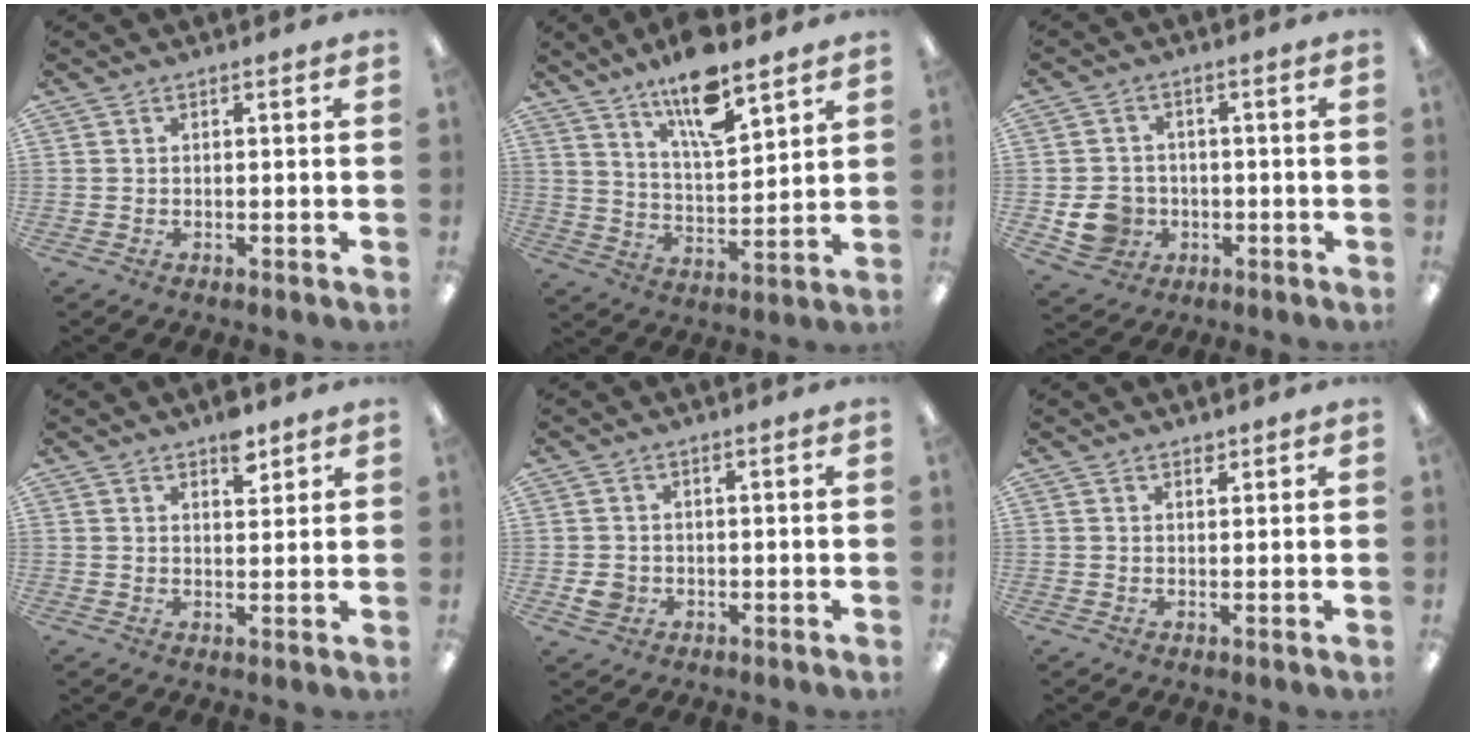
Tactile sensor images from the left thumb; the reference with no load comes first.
{"total": 14.1, "force": [10.4, 4.0, 8.6], "torque": [-0.143, -0.055, 0.175]}
{"total": 7.4, "force": [-1.7, 6.7, 2.5], "torque": [-0.053, 0.011, -0.026]}
{"total": 5.7, "force": [3.8, 2.8, 3.2], "torque": [-0.023, -0.023, 0.059]}
{"total": 2.9, "force": [-0.3, 2.6, 1.3], "torque": [-0.005, -0.001, -0.008]}
{"total": 1.4, "force": [1.3, 0.5, 0.3], "torque": [0.001, -0.005, 0.023]}